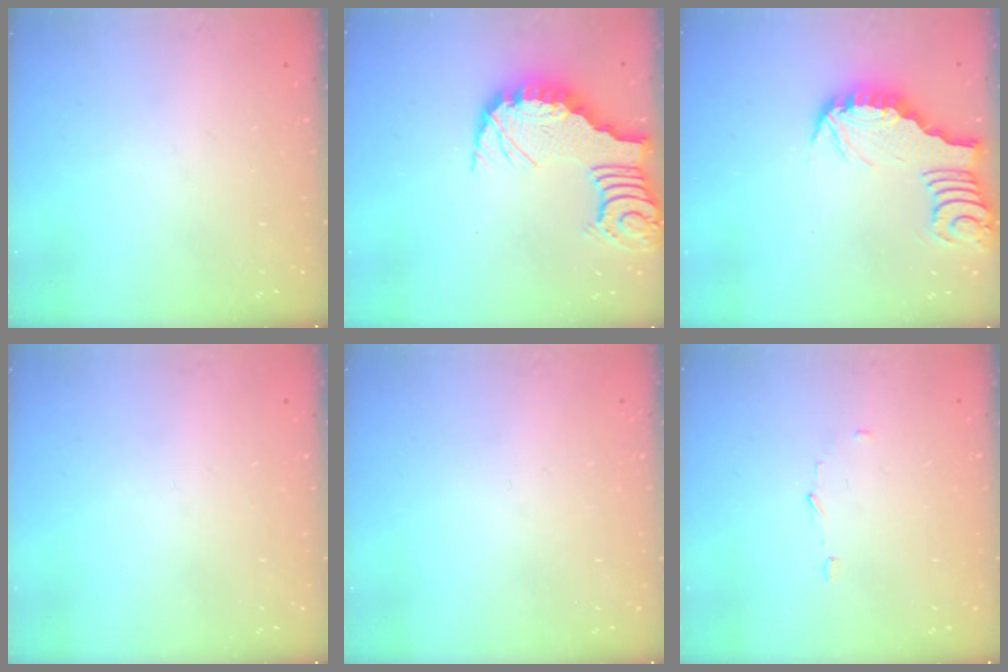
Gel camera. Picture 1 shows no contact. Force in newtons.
{"total": 7.1, "press": 7.0, "slide": 0.8}
{"total": 2.9, "press": 2.9, "slide": 0.3}
{"total": 0.0}
{"total": 0.0}
{"total": 3.4, "press": 3.4, "slide": 0.2}